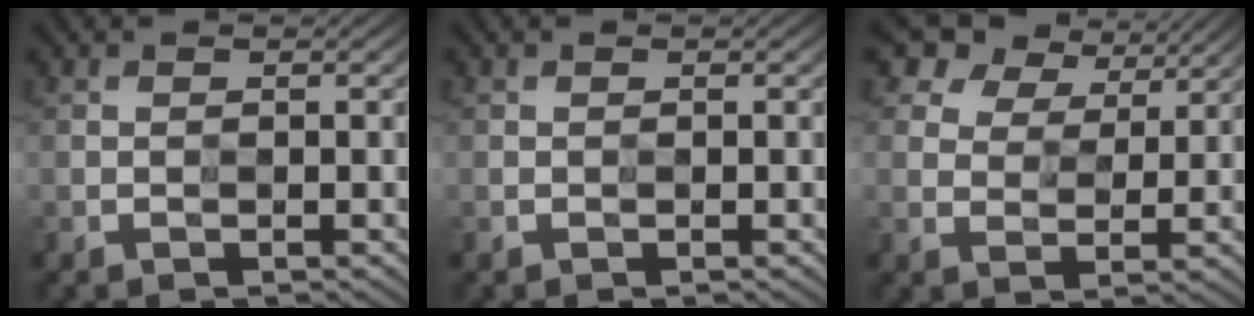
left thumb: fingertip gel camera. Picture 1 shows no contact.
{"total": 0.0}
{"total": 8.4, "force": [6.5, 4.7, 2.4], "torque": [-0.055, 0.006, 0.112]}